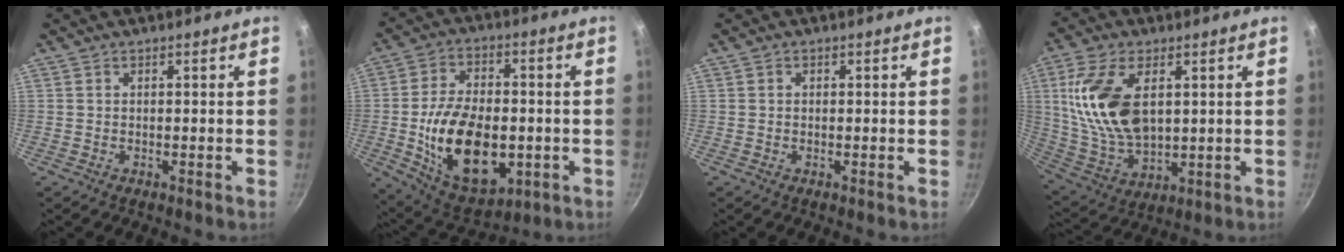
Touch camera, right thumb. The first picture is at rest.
{"total": 20.3, "force": [-3.3, 12.2, 15.9], "torque": [-0.258, 0.007, -0.041]}
{"total": 0.6, "force": [0.1, 0.6, 0.2], "torque": [-0.001, 0.004, 0.001]}
{"total": 16.8, "force": [4.0, 9.4, 13.4], "torque": [-0.249, -0.017, 0.089]}